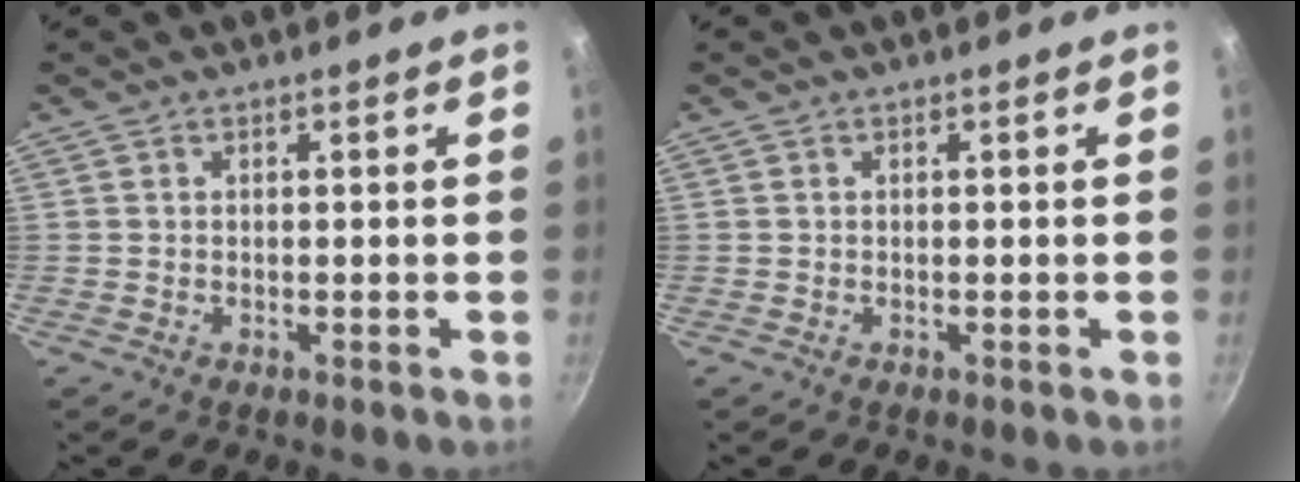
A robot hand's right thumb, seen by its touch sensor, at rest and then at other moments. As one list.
[{"total": 0.0}]